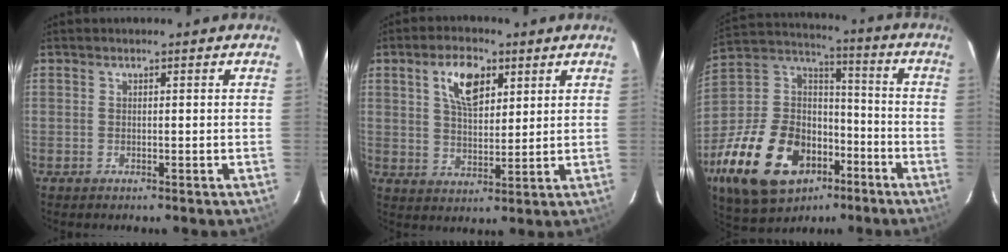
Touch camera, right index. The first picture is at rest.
{"total": 8.6, "force": [3.9, 4.3, 6.4], "torque": [-0.115, 0.015, 0.072]}
{"total": 27.8, "force": [-13.5, 17.3, 17.0], "torque": [-0.366, 0.010, -0.213]}